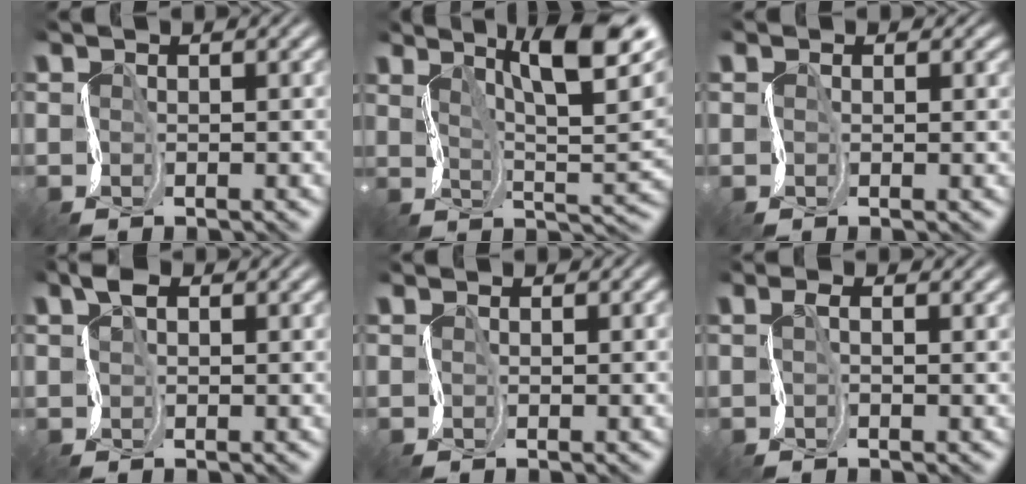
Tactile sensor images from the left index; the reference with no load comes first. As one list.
[{"total": 10.4, "force": [5.9, 3.0, 8.1], "torque": [-0.113, 0.011, 0.093]}, {"total": 1.2, "force": [0.4, 1.0, -0.6], "torque": [0.022, 0.004, 0.003]}, {"total": 1.8, "force": [1.2, 1.4, 0.2], "torque": [0.004, 0.012, 0.015]}, {"total": 1.0, "force": [0.1, 0.9, -0.5], "torque": [0.016, 0.003, 0.003]}, {"total": 0.7, "force": [0.5, 0.5, 0.2], "torque": [-0.001, 0.010, 0.004]}]